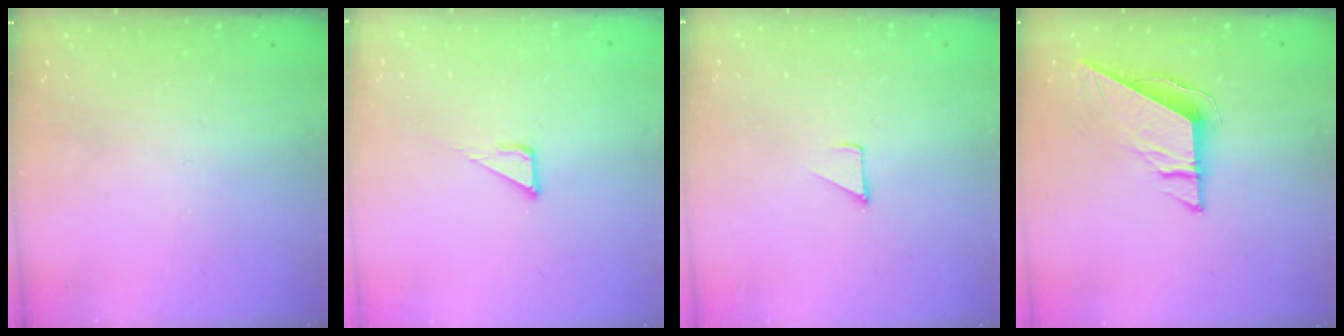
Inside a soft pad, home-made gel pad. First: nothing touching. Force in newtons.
{"total": 3.8, "press": 3.8, "slide": 0.3}
{"total": 1.8, "press": 1.7, "slide": 0.1}
{"total": 9.0, "press": 9.0, "slide": 0.4}